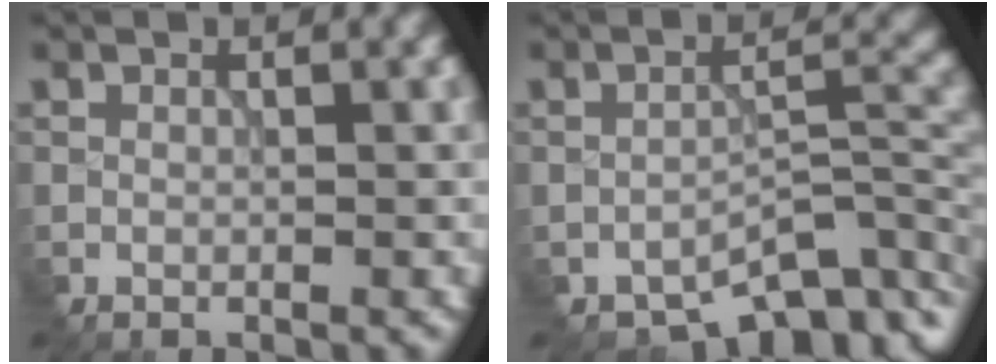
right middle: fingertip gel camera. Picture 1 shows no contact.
{"total": 6.9, "force": [-5.5, 2.7, 3.1], "torque": [-0.030, -0.007, -0.088]}